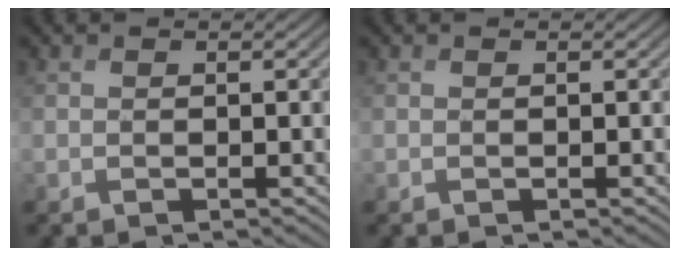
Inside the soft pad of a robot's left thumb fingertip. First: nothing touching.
{"total": 0.0}